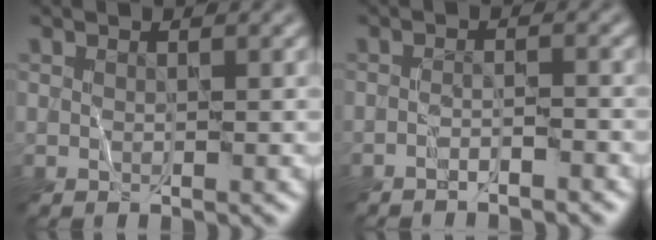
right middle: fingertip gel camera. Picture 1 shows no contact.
{"total": 1.5, "force": [-1.5, 0.0, 0.4], "torque": [-0.001, 0.005, -0.030]}